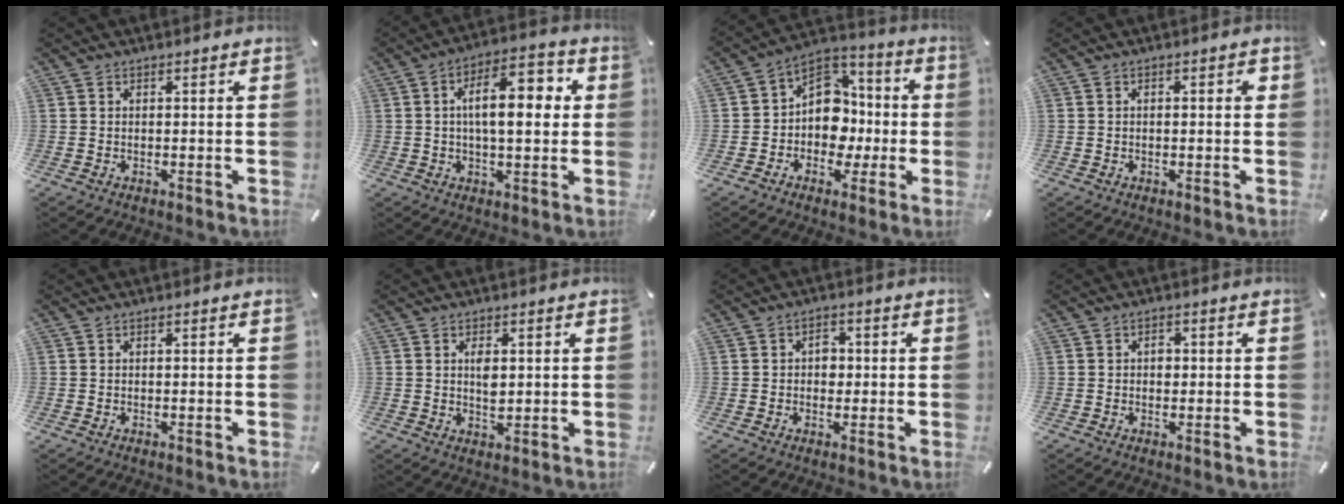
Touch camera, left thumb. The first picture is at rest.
{"total": 12.5, "force": [2.0, 5.9, 10.8], "torque": [-0.170, 0.001, 0.026]}
{"total": 12.4, "force": [-1.5, 10.9, 5.6], "torque": [-0.098, 0.008, -0.019]}
{"total": 2.0, "force": [0.0, 0.8, 1.9], "torque": [-0.026, 0.002, -0.004]}
{"total": 0.0}
{"total": 3.4, "force": [0.6, 1.8, 2.8], "torque": [-0.044, 0.000, 0.006]}
{"total": 3.3, "force": [0.0, 2.6, 2.1], "torque": [-0.016, -0.001, -0.009]}
{"total": 2.0, "force": [0.0, 1.5, 1.3], "torque": [-0.010, -0.001, -0.005]}